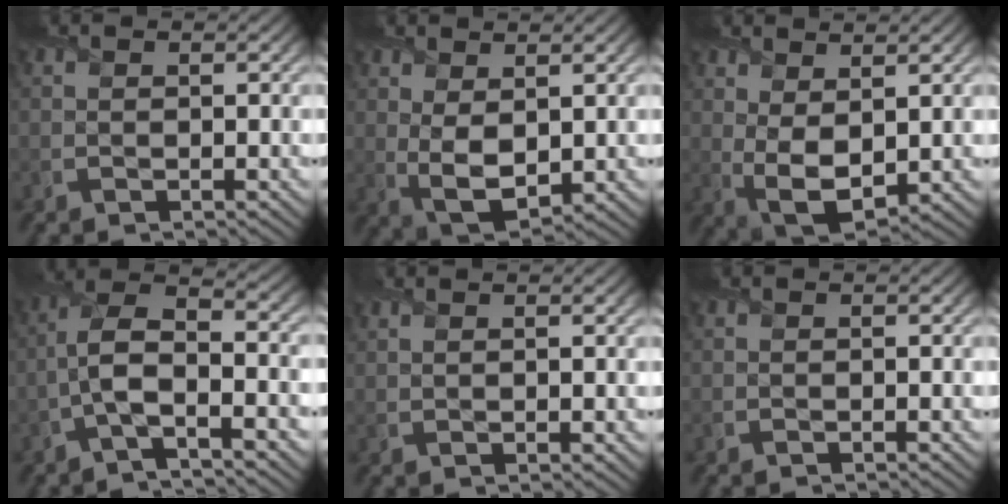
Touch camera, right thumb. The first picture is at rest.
{"total": 5.2, "force": [1.1, 2.9, 4.2], "torque": [-0.102, -0.004, 0.026]}
{"total": 6.2, "force": [1.6, 3.2, 5.0], "torque": [-0.116, -0.002, 0.035]}
{"total": 7.4, "force": [-2.8, 2.3, 6.5], "torque": [-0.130, 0.012, -0.071]}
{"total": 1.4, "force": [0.9, 0.2, 1.1], "torque": [-0.024, 0.003, 0.014]}
{"total": 0.0}